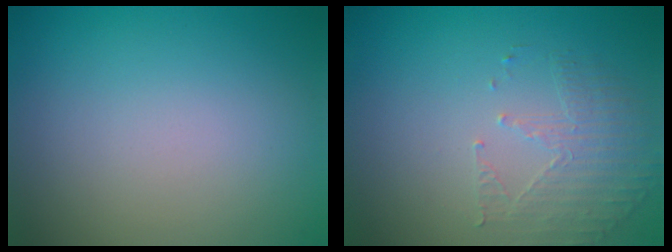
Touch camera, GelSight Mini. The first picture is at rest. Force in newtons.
{"total": 1.8, "press": 1.1, "slide": 1.4}